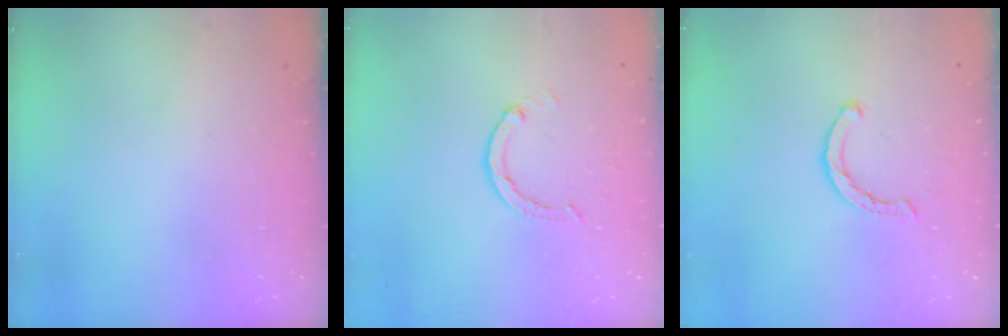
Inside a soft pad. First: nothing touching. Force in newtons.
{"total": 1.8, "press": 1.8, "slide": 0.2}
{"total": 2.1, "press": 2.1, "slide": 0.1}